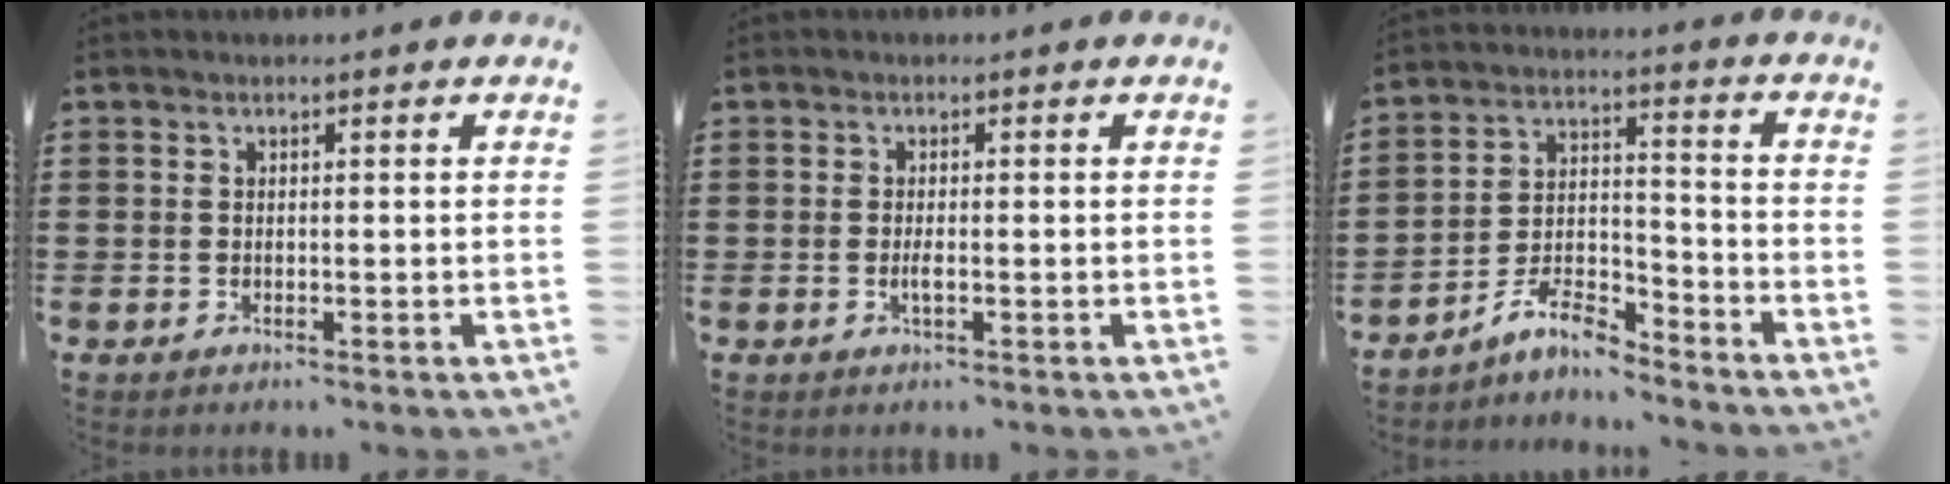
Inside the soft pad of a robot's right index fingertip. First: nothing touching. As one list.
[{"total": 1.7, "force": [-0.5, 0.3, 1.5], "torque": [-0.036, -0.004, -0.012]}, {"total": 7.7, "force": [-6.7, 1.9, 3.3], "torque": [-0.069, 0.009, -0.129]}]